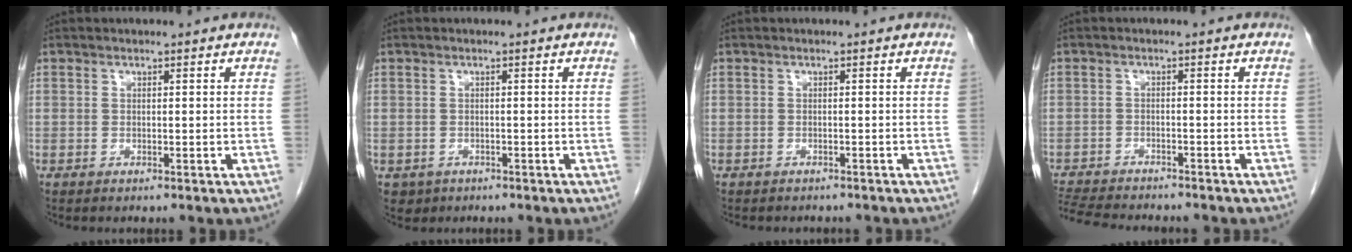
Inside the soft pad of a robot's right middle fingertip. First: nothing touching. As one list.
[{"total": 2.1, "force": [-1.1, 1.8, 0.3], "torque": [-0.008, 0.003, -0.011]}, {"total": 4.1, "force": [-3.6, 1.5, 1.2], "torque": [-0.019, -0.002, -0.038]}, {"total": 10.8, "force": [-9.8, 2.1, 4.0], "torque": [-0.081, -0.007, -0.149]}]